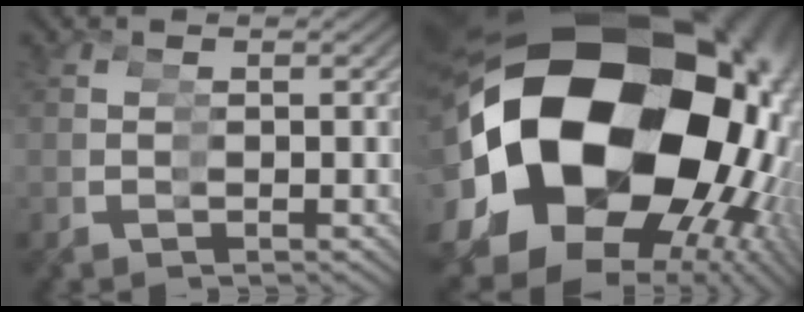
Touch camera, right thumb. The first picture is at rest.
{"total": 30.8, "force": [0.6, 20.4, 23.1], "torque": [-0.406, -0.037, 0.029]}